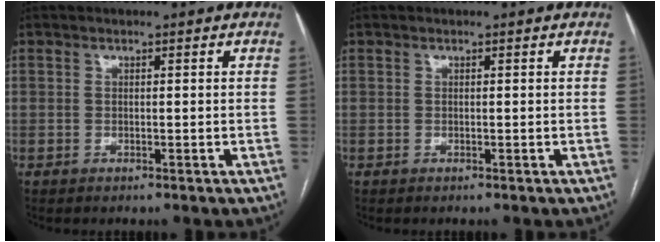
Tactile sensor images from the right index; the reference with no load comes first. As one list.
[{"total": 0.0}]